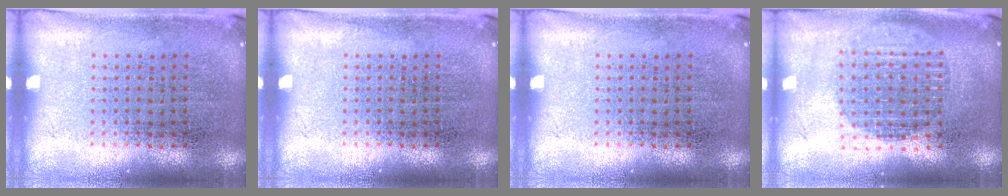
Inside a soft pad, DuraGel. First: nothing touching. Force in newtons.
{"total": 0.0}
{"total": 0.0}
{"total": 1.7, "press": 1.4, "slide": 0.9}